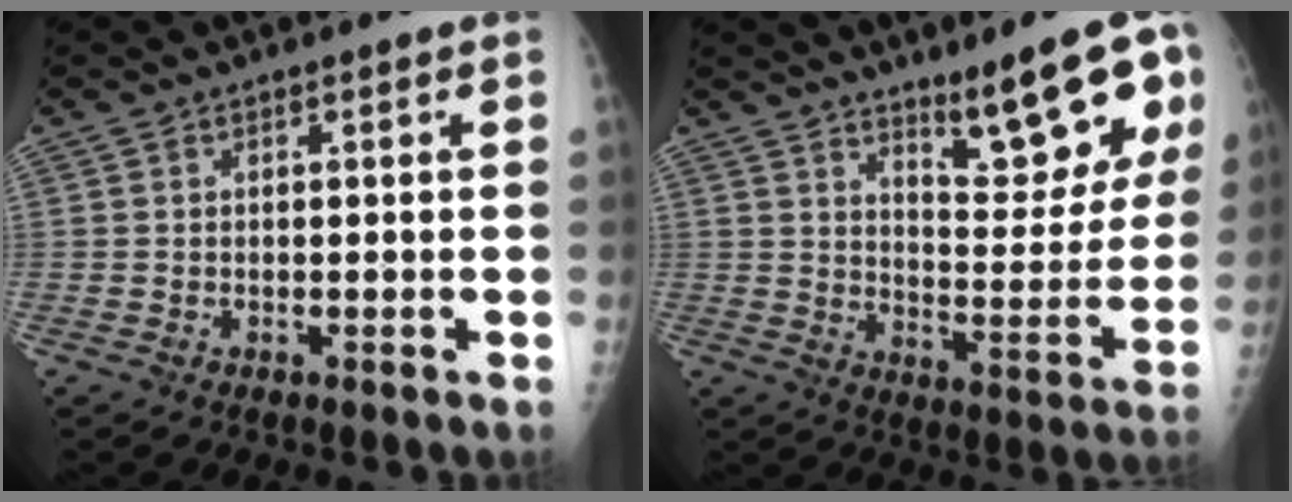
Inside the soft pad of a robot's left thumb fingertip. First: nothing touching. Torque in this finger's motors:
{"motor_torque": [0.22, 0.40, 0.04, -0.28, 0.09]}